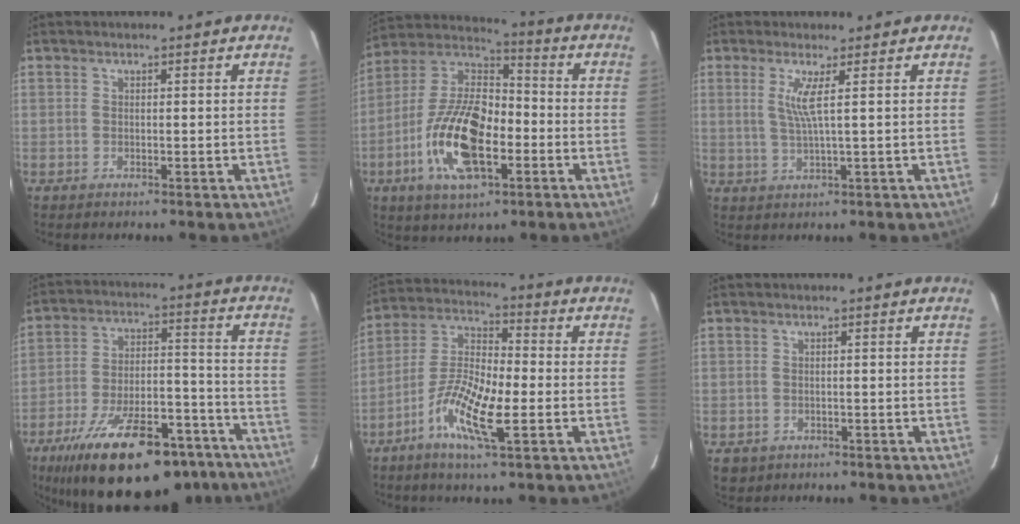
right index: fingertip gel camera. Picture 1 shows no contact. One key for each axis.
{"total": 18.8, "fx": -6.1, "fy": 9.2, "fz": 15.2, "tx": -0.313, "ty": -0.001, "tz": -0.114}
{"total": 3.6, "fx": 1.1, "fy": -0.8, "fz": 3.3, "tx": -0.061, "ty": -0.006, "tz": 0.022}
{"total": 28.4, "fx": -21.0, "fy": 10.7, "fz": 15.9, "tx": -0.271, "ty": -0.009, "tz": -0.296}
{"total": 11.6, "fx": -4.6, "fy": 2.9, "fz": 10.3, "tx": -0.212, "ty": -0.001, "tz": -0.098}
{"total": 2.7, "fx": -0.9, "fy": 2.4, "fz": 0.7, "tx": -0.019, "ty": -0.002, "tz": -0.009}